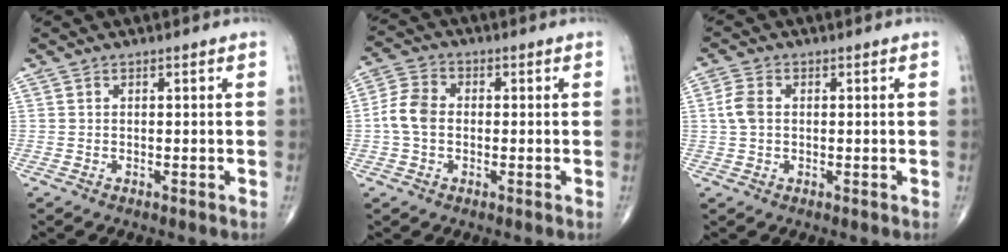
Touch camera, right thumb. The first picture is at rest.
{"total": 6.2, "force": [-0.5, 4.5, 4.2], "torque": [-0.084, 0.019, -0.020]}
{"total": 3.8, "force": [0.3, 2.6, 2.8], "torque": [-0.066, 0.007, 0.001]}